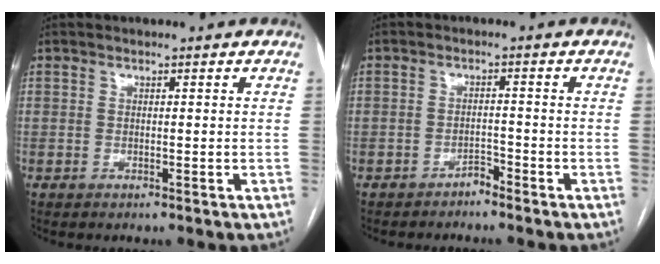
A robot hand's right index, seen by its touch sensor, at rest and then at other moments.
{"total": 1.8, "force": [-1.7, 0.6, 0.4], "torque": [0.000, 0.002, -0.028]}